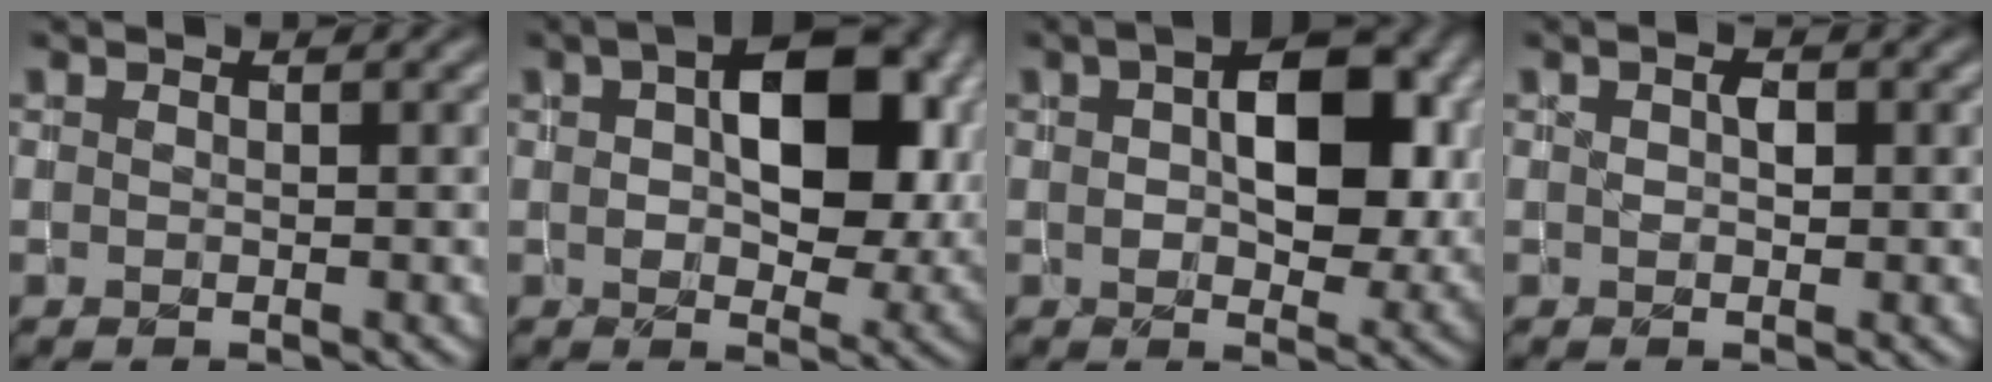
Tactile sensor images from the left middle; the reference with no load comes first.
{"total": 10.2, "force": [2.4, 6.0, 7.9], "torque": [-0.117, 0.006, 0.039]}
{"total": 9.0, "force": [1.8, 5.1, 7.1], "torque": [-0.110, 0.005, 0.027]}
{"total": 1.5, "force": [0.1, 0.9, 1.1], "torque": [-0.020, 0.001, 0.004]}